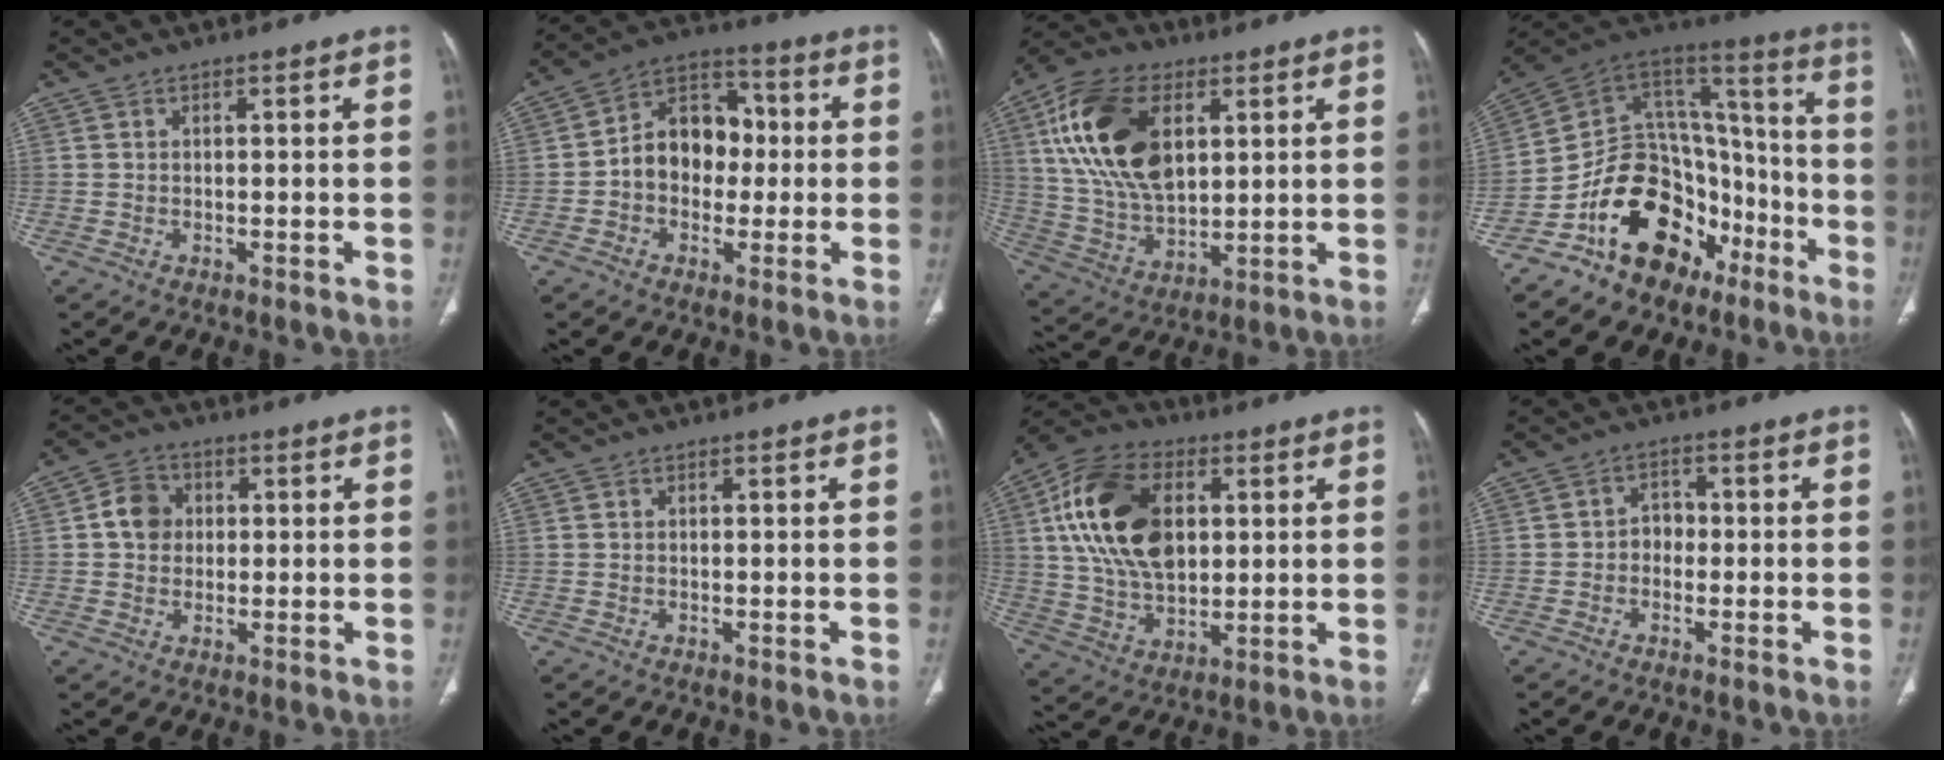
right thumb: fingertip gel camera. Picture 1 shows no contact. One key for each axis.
{"total": 12.4, "fx": -0.4, "fy": 9.3, "fz": 8.2, "tx": -0.092, "ty": 0.038, "tz": -0.018}
{"total": 20.7, "fx": 6.3, "fy": 12.1, "fz": 15.6, "tx": -0.282, "ty": -0.012, "tz": 0.119}
{"total": 25.8, "fx": -12.1, "fy": 17.2, "fz": 14.9, "tx": -0.202, "ty": 0.112, "tz": -0.189}
{"total": 5.8, "fx": 0.7, "fy": 5.0, "fz": 2.8, "tx": -0.034, "ty": 0.008, "tz": 0.006}
{"total": 0.0}
{"total": 20.2, "fx": 4.5, "fy": 12.8, "fz": 14.9, "tx": -0.259, "ty": 0.003, "tz": 0.082}
{"total": 3.0, "fx": -0.7, "fy": 2.4, "fz": 1.5, "tx": -0.004, "ty": 0.013, "tz": -0.021}